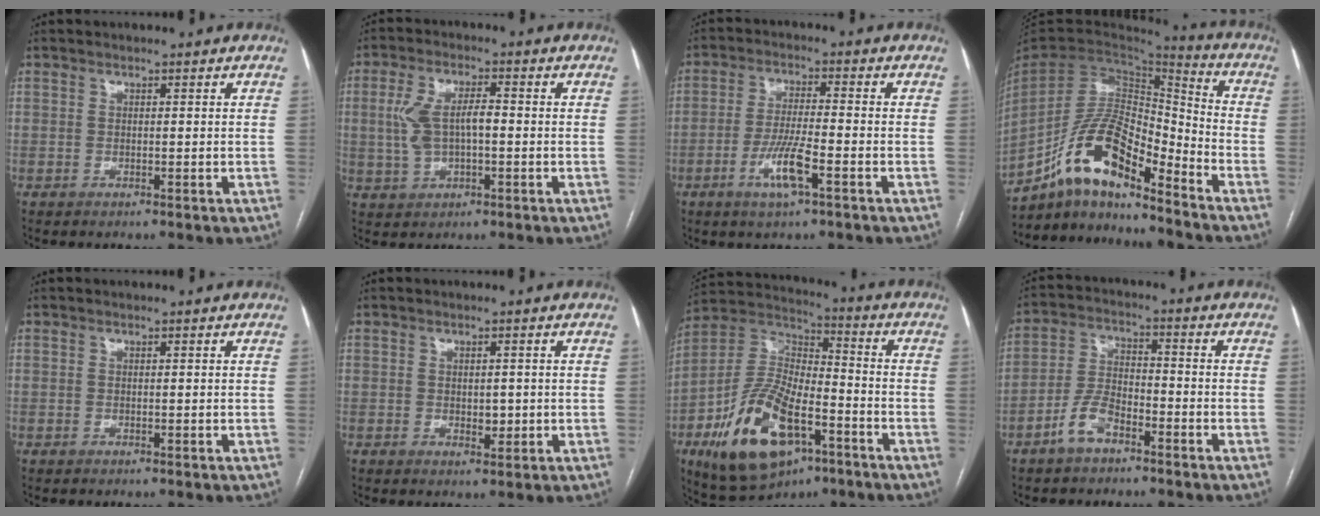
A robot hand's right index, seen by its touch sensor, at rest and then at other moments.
{"total": 7.4, "force": [0.1, 3.2, 6.7], "torque": [-0.147, 0.019, 0.006]}
{"total": 7.0, "force": [-3.2, 0.6, 6.2], "torque": [-0.125, -0.007, -0.058]}
{"total": 14.5, "force": [-10.3, 3.7, 9.5], "torque": [-0.187, 0.027, -0.186]}
{"total": 0.0}
{"total": 2.3, "force": [-0.1, 1.3, 1.8], "torque": [-0.025, -0.003, 0.004]}
{"total": 19.1, "force": [-8.7, 8.3, 14.8], "torque": [-0.298, 0.002, -0.145]}
{"total": 6.3, "force": [-4.1, 2.7, 4.1], "torque": [-0.094, 0.011, -0.080]}